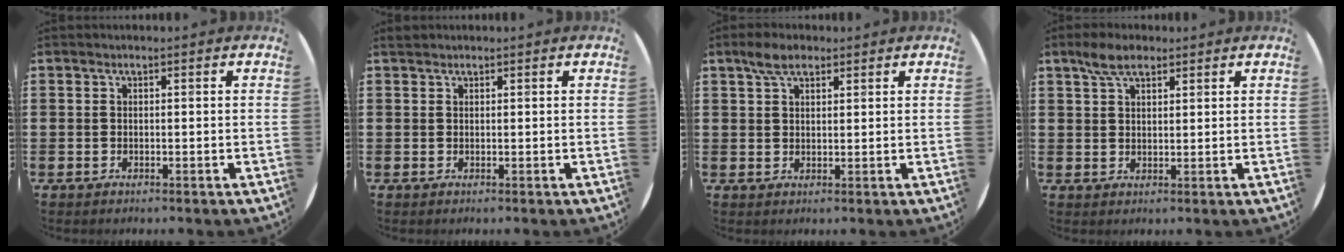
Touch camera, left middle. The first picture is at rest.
{"total": 0.6, "force": [0.6, 0.1, 0.0], "torque": [-0.001, 0.002, 0.011]}
{"total": 3.9, "force": [2.8, 1.8, 2.0], "torque": [-0.036, 0.004, 0.050]}
{"total": 4.3, "force": [3.1, 1.9, 2.3], "torque": [-0.042, 0.004, 0.056]}